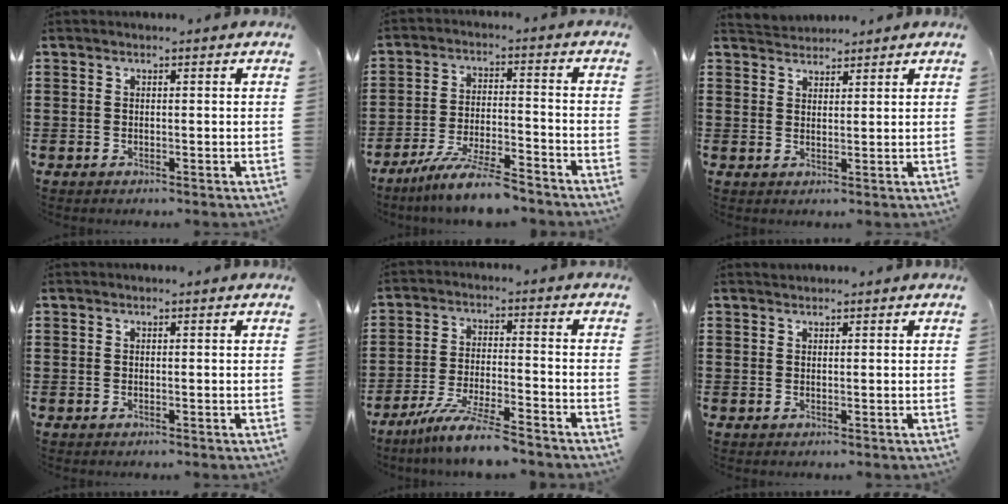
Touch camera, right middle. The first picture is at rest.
{"total": 8.3, "force": [-7.2, 0.3, 4.0], "torque": [-0.082, -0.002, -0.139]}
{"total": 1.9, "force": [1.8, 0.3, -0.6], "torque": [0.004, -0.002, 0.036]}
{"total": 0.0}
{"total": 7.7, "force": [-6.6, -0.2, 3.8], "torque": [-0.082, -0.012, -0.128]}
{"total": 0.6, "force": [0.6, 0.1, -0.1], "torque": [-0.001, -0.002, 0.011]}